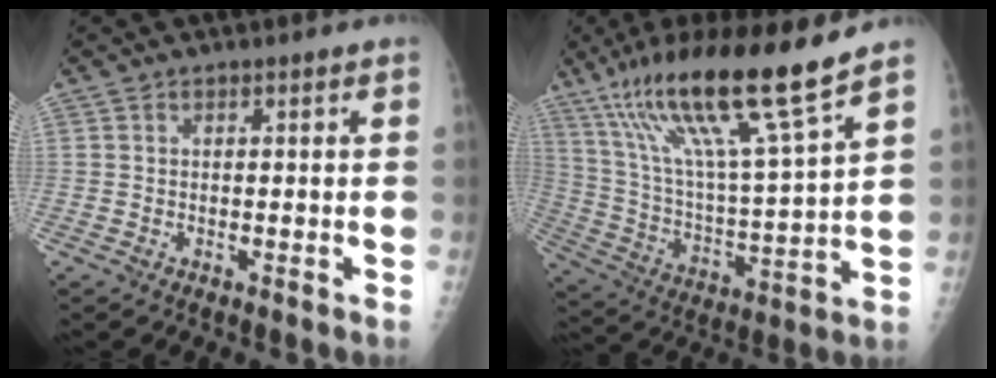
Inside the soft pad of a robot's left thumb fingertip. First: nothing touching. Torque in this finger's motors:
{"motor_torque": [0.54, 0.31, 1.52, -1.25, 0.29]}